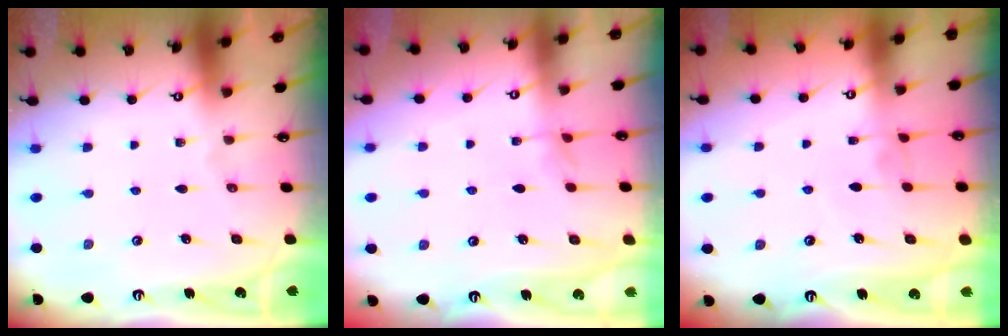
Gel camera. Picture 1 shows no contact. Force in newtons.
{"total": 3.8, "press": 3.8, "slide": 0.3}
{"total": 2.9, "press": 2.9, "slide": 0.4}